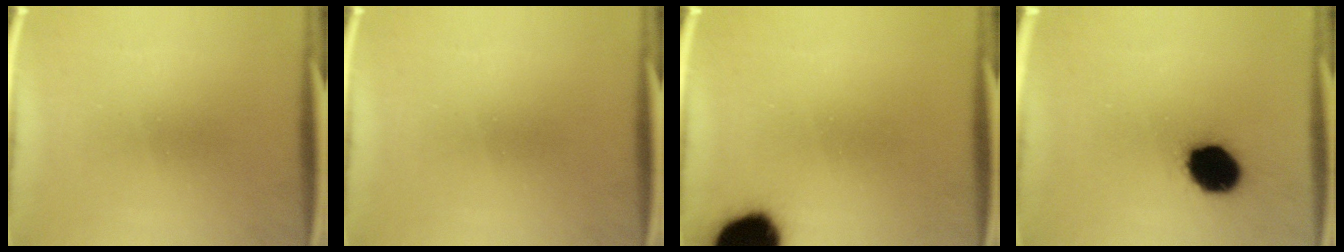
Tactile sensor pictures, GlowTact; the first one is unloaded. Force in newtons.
{"total": 0.0}
{"total": 18.1}
{"total": 13.1}